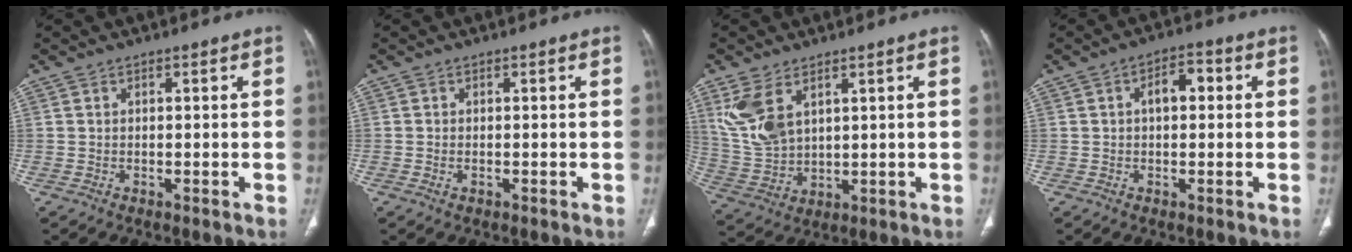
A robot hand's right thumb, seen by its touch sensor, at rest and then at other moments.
{"total": 0.7, "force": [-0.2, 0.5, 0.5], "torque": [-0.015, 0.004, -0.001]}
{"total": 10.1, "force": [4.6, 5.8, 6.9], "torque": [-0.148, -0.013, 0.109]}
{"total": 5.0, "force": [0.8, 2.8, 4.0], "torque": [-0.055, 0.018, 0.006]}